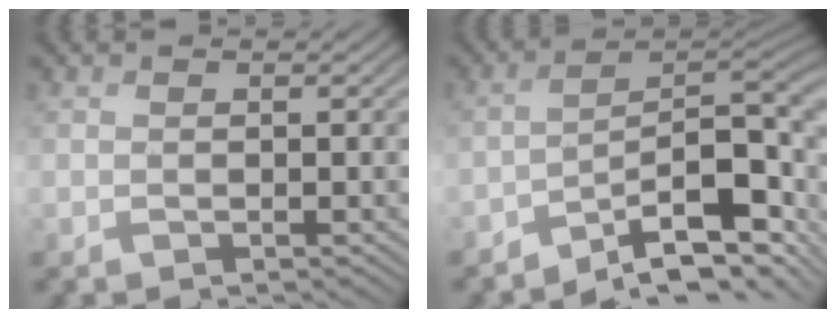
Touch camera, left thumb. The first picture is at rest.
{"total": 14.0, "force": [-7.5, 5.1, 10.6], "torque": [-0.155, -0.010, -0.123]}